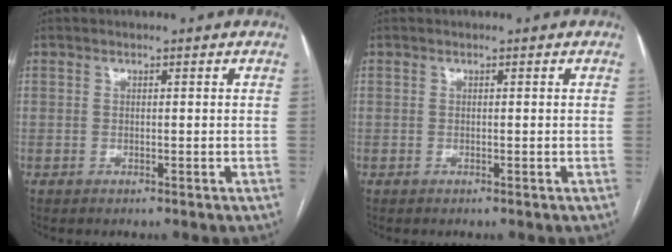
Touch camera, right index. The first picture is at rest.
{"total": 0.0}